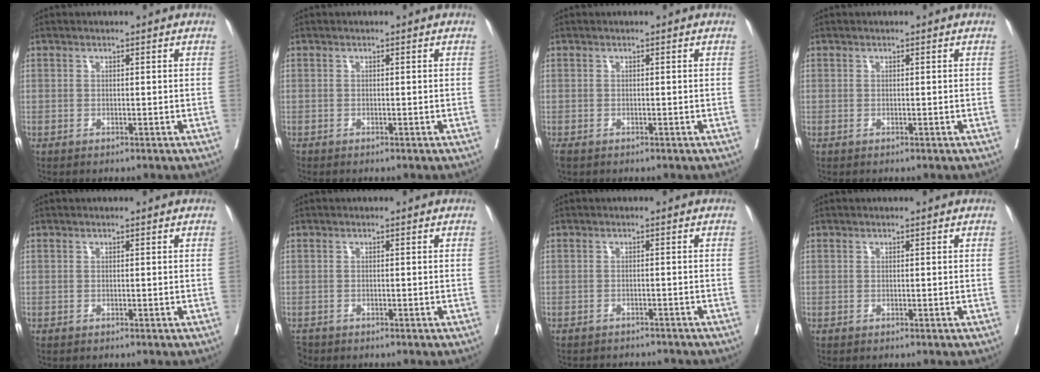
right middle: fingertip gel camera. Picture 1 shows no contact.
{"total": 0.0}
{"total": 1.4, "force": [-1.0, 0.7, 0.7], "torque": [-0.016, -0.004, -0.015]}
{"total": 0.0}
{"total": 0.0}
{"total": 1.4, "force": [-1.3, 0.6, 0.0], "torque": [-0.003, -0.005, -0.022]}
{"total": 6.5, "force": [-6.1, 1.6, 1.1], "torque": [-0.010, -0.002, -0.073]}
{"total": 0.0}